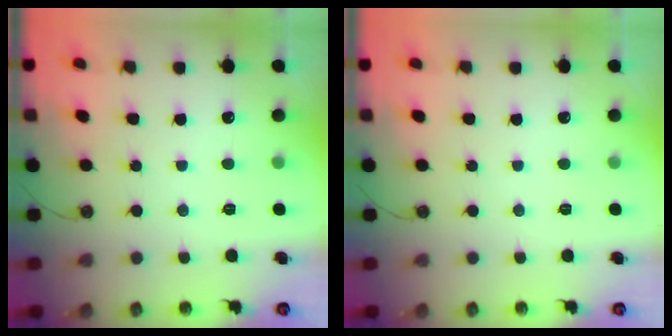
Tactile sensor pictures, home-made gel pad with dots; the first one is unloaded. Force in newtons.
{"total": 0.0}